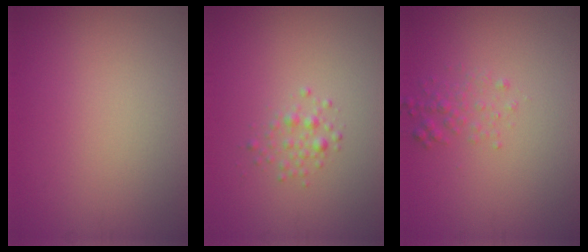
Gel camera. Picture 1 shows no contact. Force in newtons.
{"total": 1.3, "press": 1.3, "slide": 0.0}
{"total": 1.4, "press": 1.4, "slide": 0.1}